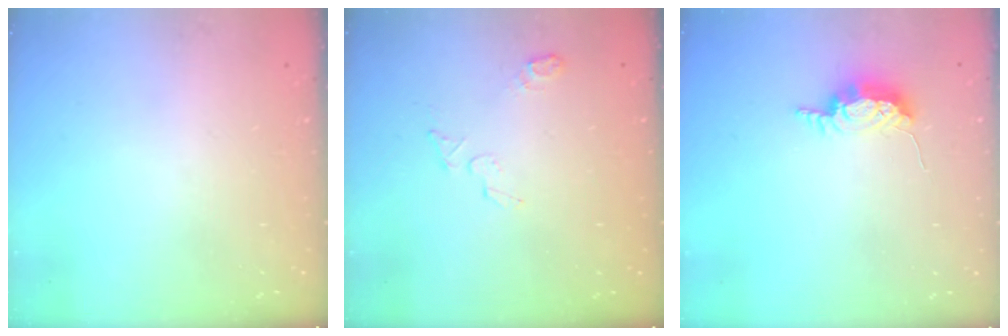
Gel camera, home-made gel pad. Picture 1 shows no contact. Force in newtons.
{"total": 5.0, "press": 4.9, "slide": 1.1}
{"total": 7.0, "press": 6.9, "slide": 0.5}